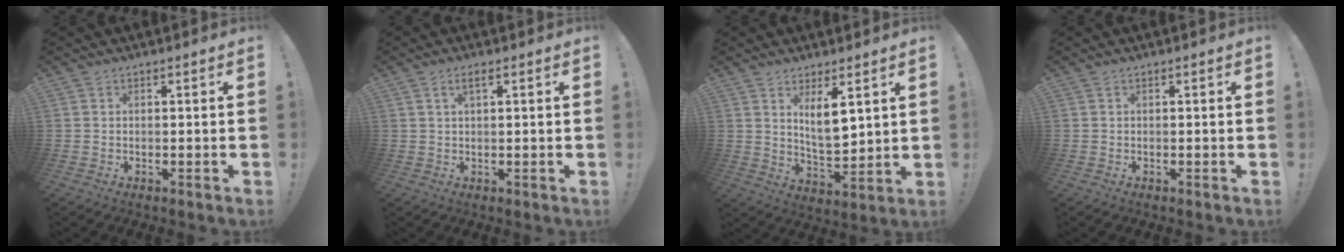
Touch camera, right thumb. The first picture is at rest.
{"total": 2.5, "force": [1.1, 0.7, 2.2], "torque": [-0.038, 0.000, 0.017]}
{"total": 8.7, "force": [4.5, 3.2, 6.8], "torque": [-0.115, -0.030, 0.080]}
{"total": 0.0}